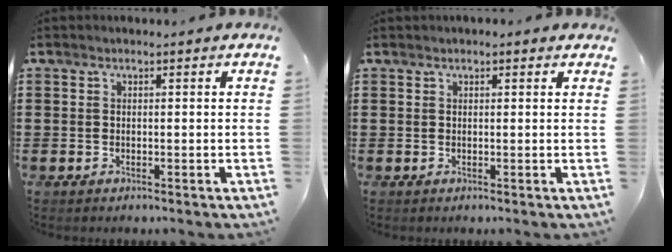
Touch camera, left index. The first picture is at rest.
{"total": 0.7, "force": [0.5, 0.3, 0.3], "torque": [-0.008, 0.003, 0.010]}